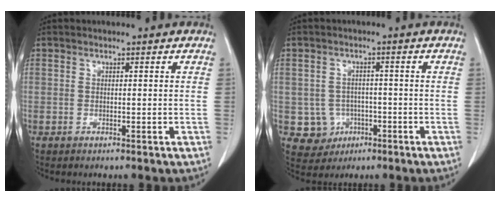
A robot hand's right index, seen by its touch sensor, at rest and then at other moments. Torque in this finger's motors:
{"motor_torque": [-0.25, 0.16, -0.66, -0.13]}